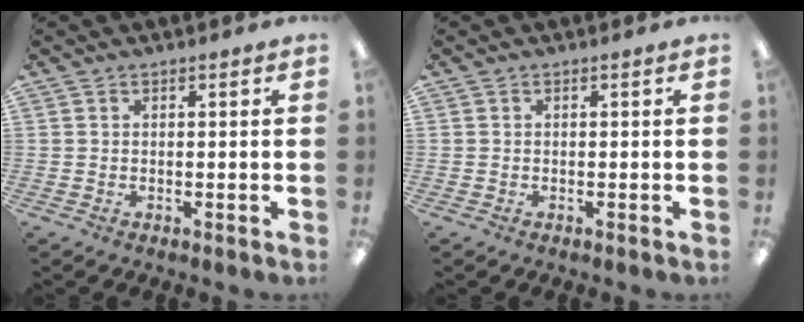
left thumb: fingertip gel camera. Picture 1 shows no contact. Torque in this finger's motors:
{"motor_torque": [0.00, 0.00, 0.06, 0.02, 0.00]}